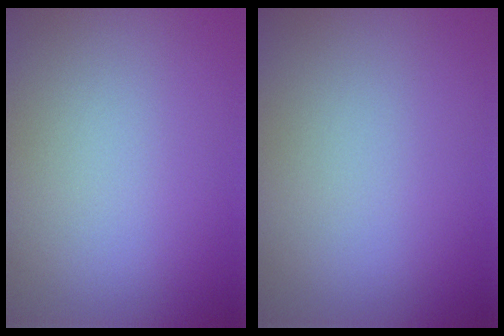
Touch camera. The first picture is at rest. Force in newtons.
{"total": 0.0}